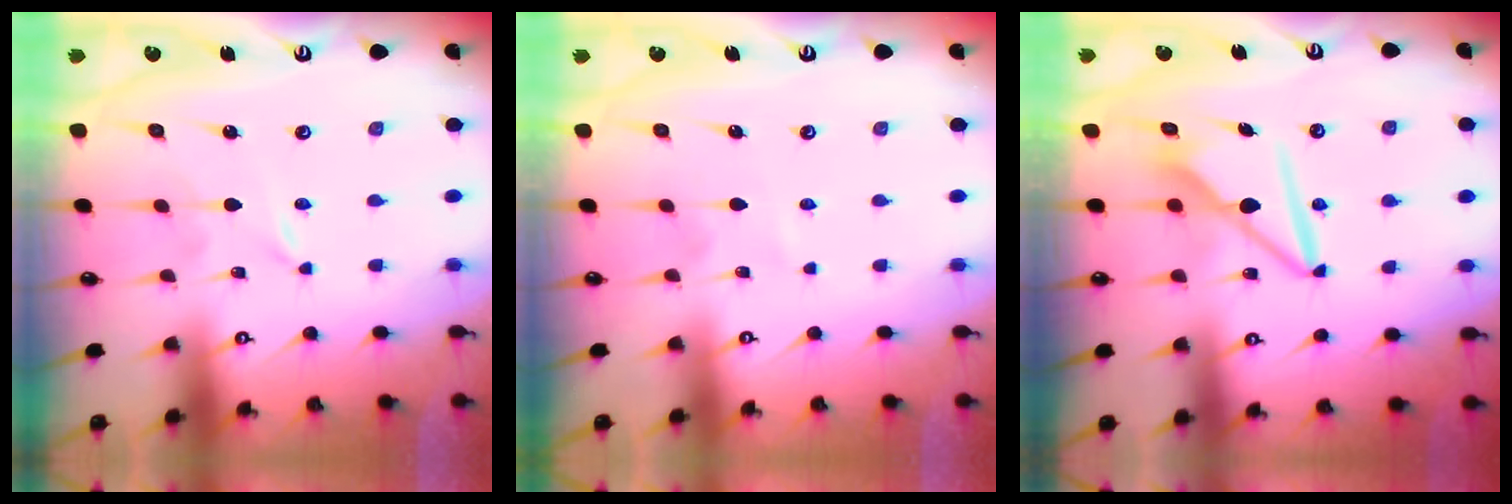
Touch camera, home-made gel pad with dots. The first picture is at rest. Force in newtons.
{"total": 2.1, "press": 2.1, "slide": 0.2}
{"total": 8.2, "press": 8.2, "slide": 0.7}